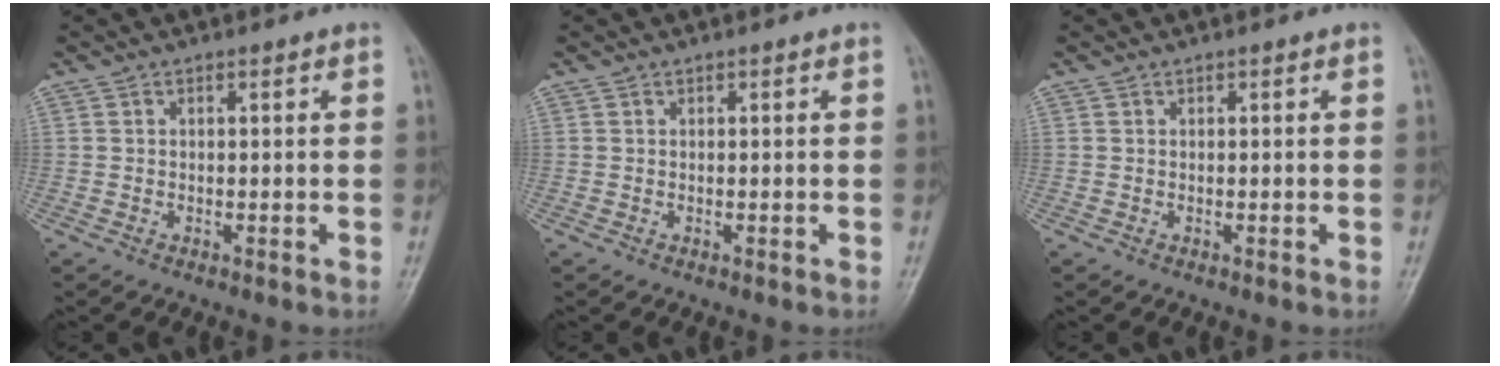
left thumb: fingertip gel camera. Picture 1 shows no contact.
{"total": 0.0}
{"total": 0.0}